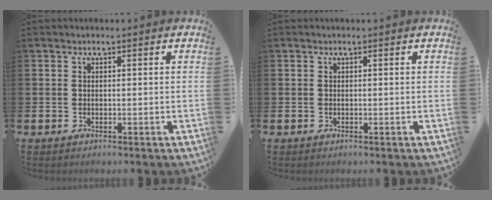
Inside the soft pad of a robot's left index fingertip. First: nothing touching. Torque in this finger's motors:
{"motor_torque": [-0.11, -0.04, 0.05, 0.02]}